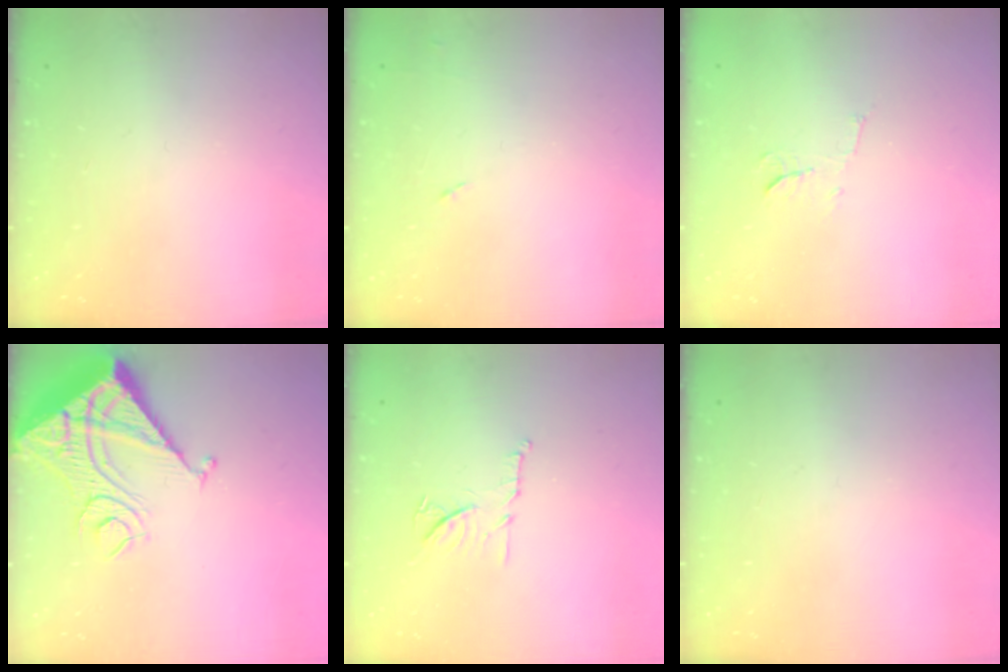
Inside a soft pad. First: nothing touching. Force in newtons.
{"total": 4.6, "press": 4.6, "slide": 0.6}
{"total": 5.6, "press": 5.6, "slide": 0.4}
{"total": 16.7, "press": 16.6, "slide": 2.1}
{"total": 9.1, "press": 9.1, "slide": 0.2}
{"total": 0.0}